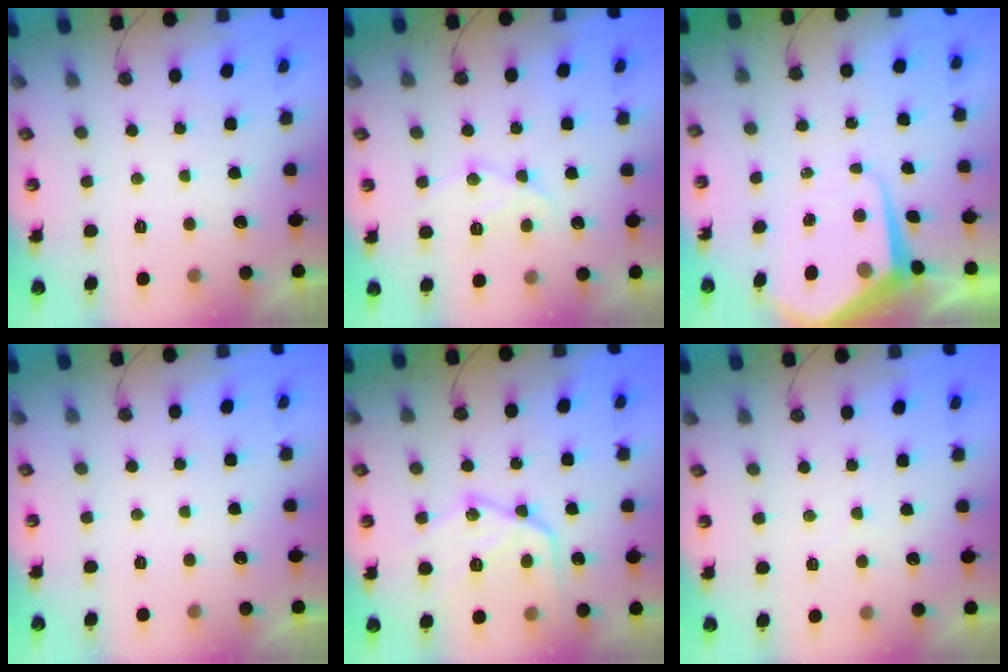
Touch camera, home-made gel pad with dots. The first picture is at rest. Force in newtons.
{"total": 12.2, "press": 12.1, "slide": 1.0}
{"total": 7.6, "press": 7.6, "slide": 0.6}
{"total": 0.0}
{"total": 17.0, "press": 17.0, "slide": 1.3}
{"total": 1.5, "press": 1.5, "slide": 0.4}